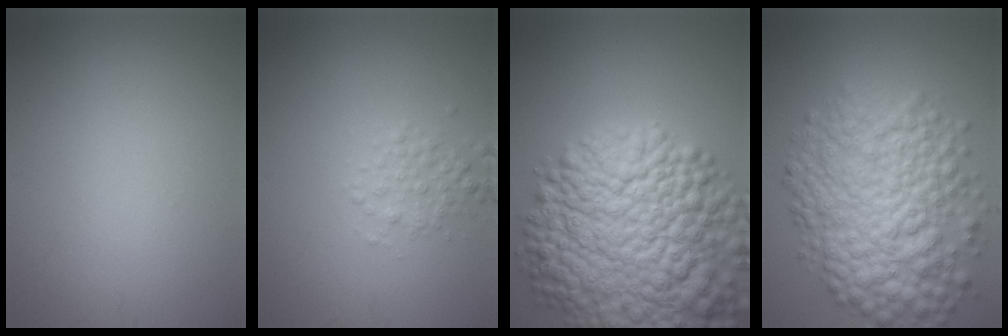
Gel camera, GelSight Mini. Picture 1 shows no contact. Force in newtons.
{"total": 2.0, "press": 2.0, "slide": 0.1}
{"total": 14.8, "press": 14.8, "slide": 0.7}
{"total": 10.0, "press": 10.0, "slide": 0.2}